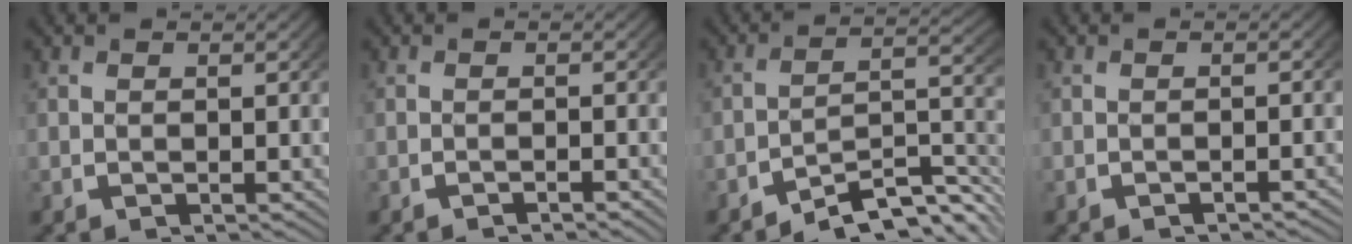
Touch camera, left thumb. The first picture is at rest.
{"total": 1.2, "force": [-1.1, 0.3, 0.6], "torque": [-0.006, 0.003, -0.020]}
{"total": 8.4, "force": [-4.7, 4.0, 5.7], "torque": [-0.089, -0.026, -0.059]}
{"total": 0.9, "force": [-0.9, 0.0, 0.3], "torque": [-0.006, 0.003, -0.015]}